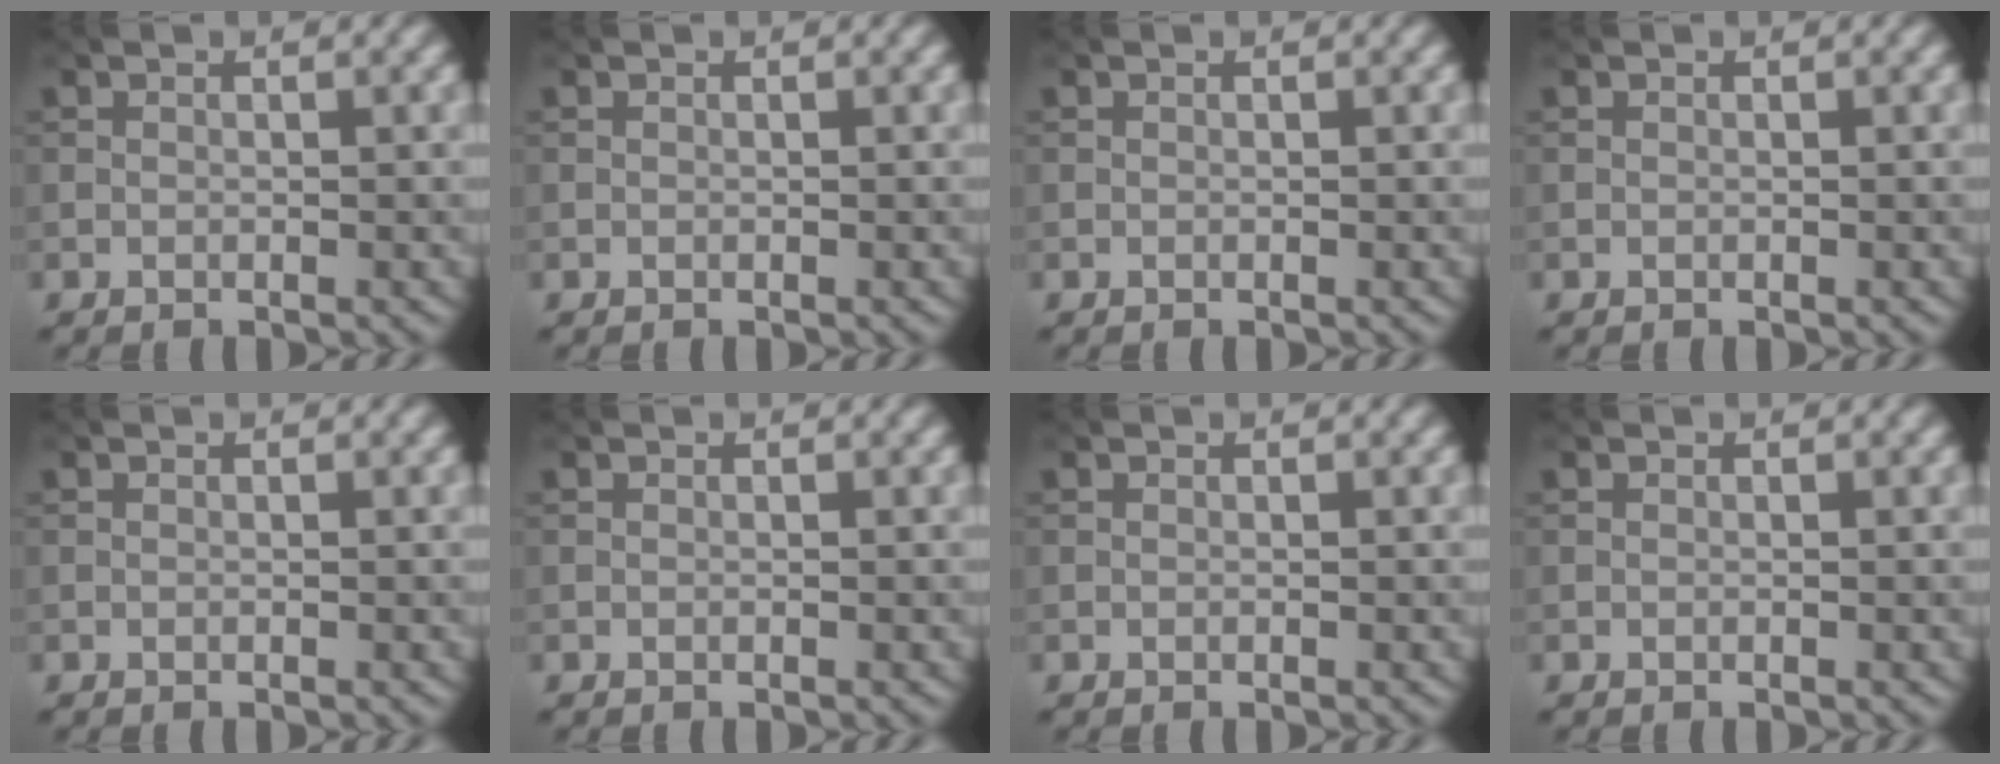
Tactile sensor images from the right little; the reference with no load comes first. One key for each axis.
{"total": 0.0}
{"total": 0.0}
{"total": 0.0}
{"total": 0.0}
{"total": 0.0}
{"total": 0.0}
{"total": 0.0}